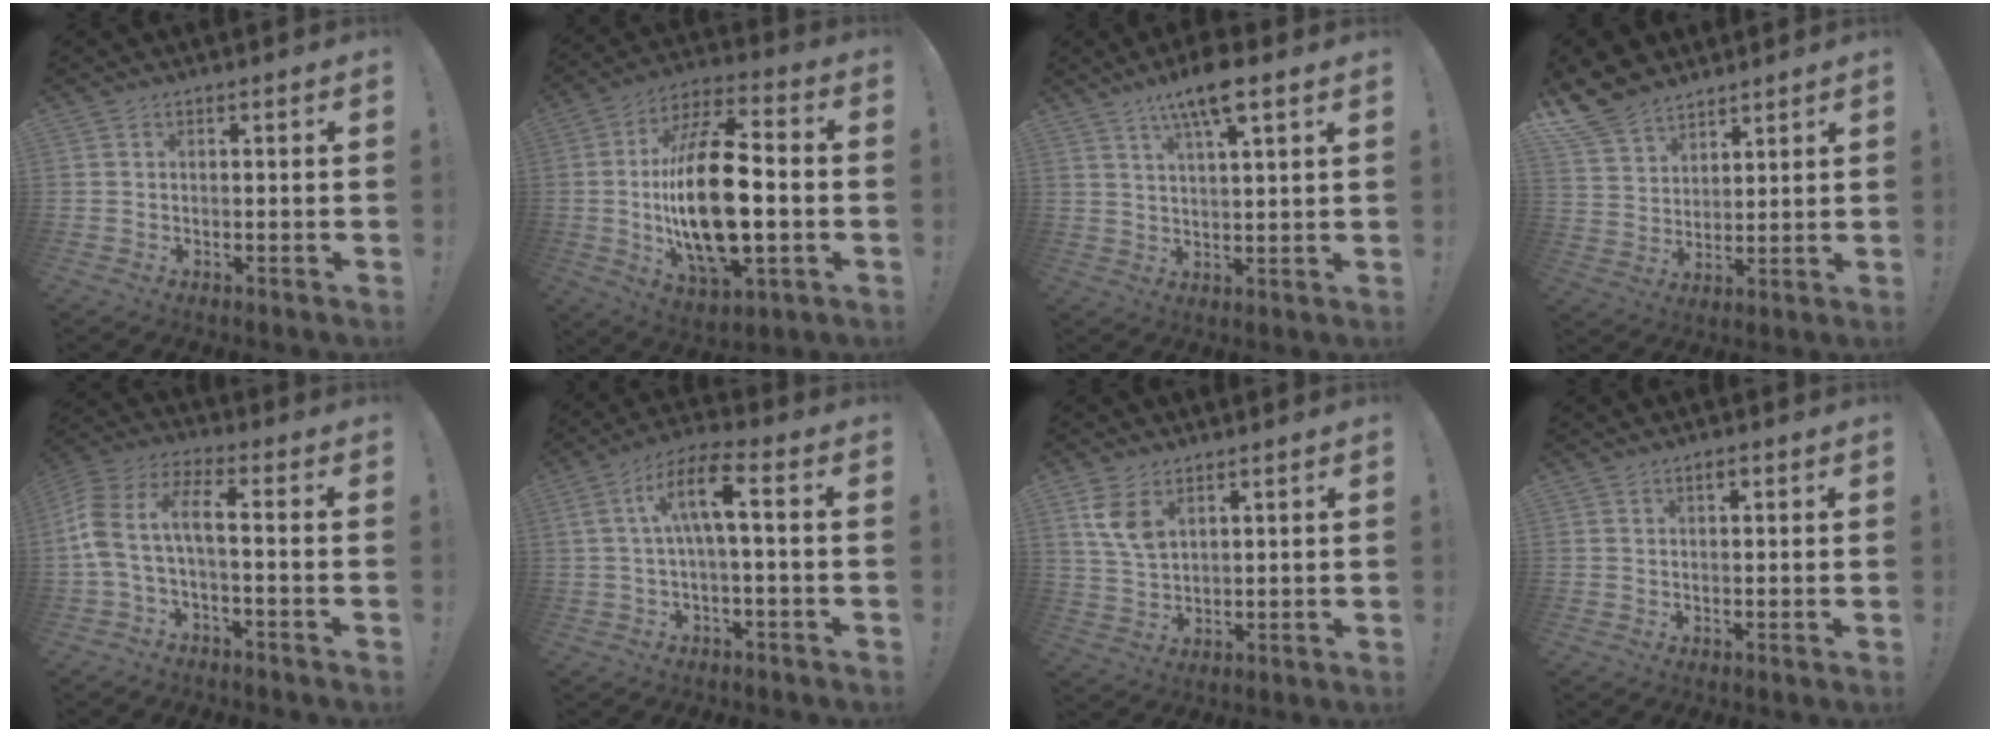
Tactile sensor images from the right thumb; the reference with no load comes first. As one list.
[{"total": 24.7, "force": [-2.0, 11.5, 21.8], "torque": [-0.418, -0.002, -0.037]}, {"total": 9.3, "force": [6.0, 1.9, 6.8], "torque": [-0.121, -0.023, 0.103]}, {"total": 11.5, "force": [9.0, 6.3, 3.4], "torque": [-0.072, -0.059, 0.178]}, {"total": 10.5, "force": [-0.8, 4.5, 9.5], "torque": [-0.197, 0.008, -0.017]}, {"total": 11.5, "force": [2.0, 2.6, 11.0], "torque": [-0.203, 0.001, 0.028]}, {"total": 7.8, "force": [4.1, 4.5, 5.0], "torque": [-0.090, -0.016, 0.077]}, {"total": 1.7, "force": [1.0, 0.8, 1.2], "torque": [-0.023, 0.002, 0.016]}]